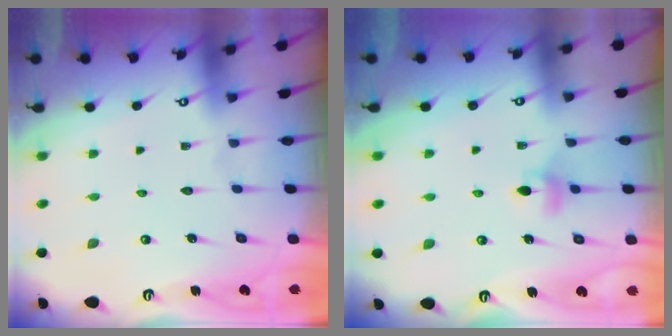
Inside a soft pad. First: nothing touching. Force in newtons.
{"total": 5.0, "press": 4.9, "slide": 0.5}